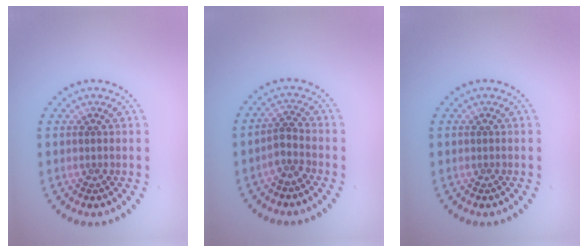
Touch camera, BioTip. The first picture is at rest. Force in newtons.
{"total": 1.8, "press": 1.5, "slide": 1.0}
{"total": 0.0}